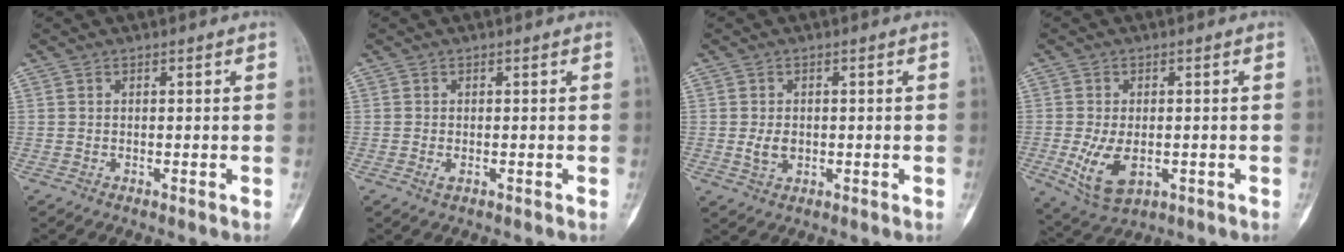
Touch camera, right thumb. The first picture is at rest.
{"total": 1.1, "force": [-0.5, 0.5, 0.9], "torque": [-0.022, -0.003, -0.009]}
{"total": 3.1, "force": [-0.3, 2.2, 2.2], "torque": [-0.035, -0.001, -0.001]}
{"total": 7.6, "force": [-1.8, 4.3, 5.9], "torque": [-0.111, -0.010, -0.022]}